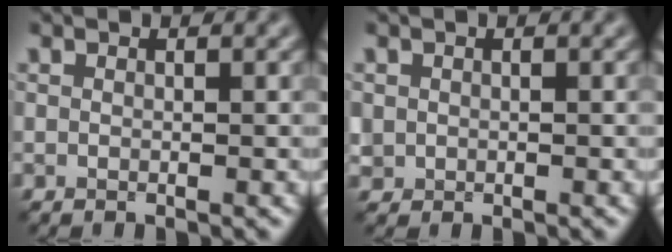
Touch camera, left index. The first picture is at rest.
{"total": 1.0, "force": [0.0, 1.0, 0.1], "torque": [0.004, -0.004, 0.000]}